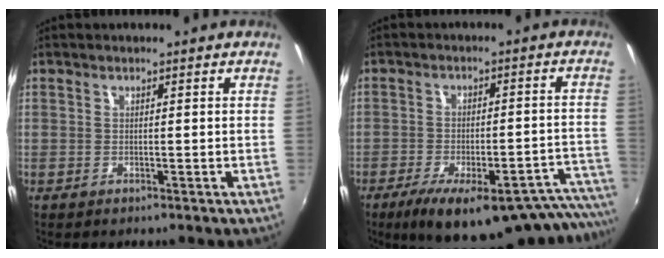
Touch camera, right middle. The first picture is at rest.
{"total": 20.3, "force": [-15.9, 4.5, 11.7], "torque": [-0.149, -0.019, -0.210]}